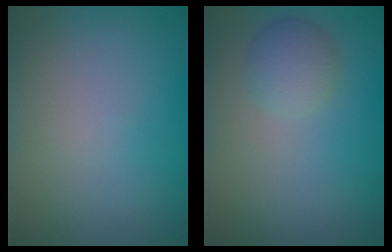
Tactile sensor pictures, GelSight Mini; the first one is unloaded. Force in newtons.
{"total": 2.4, "press": 2.4, "slide": 0.2}